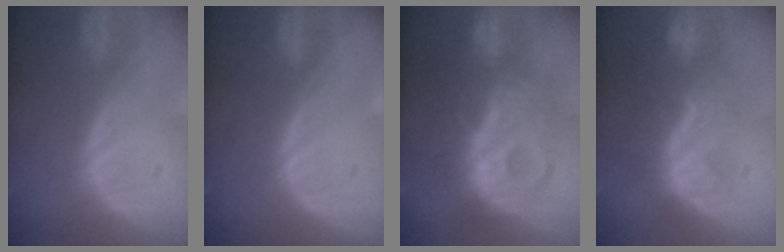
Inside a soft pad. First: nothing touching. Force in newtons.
{"total": 0.0}
{"total": 10.9, "press": 10.9, "slide": 0.5}
{"total": 8.6, "press": 7.7, "slide": 3.6}